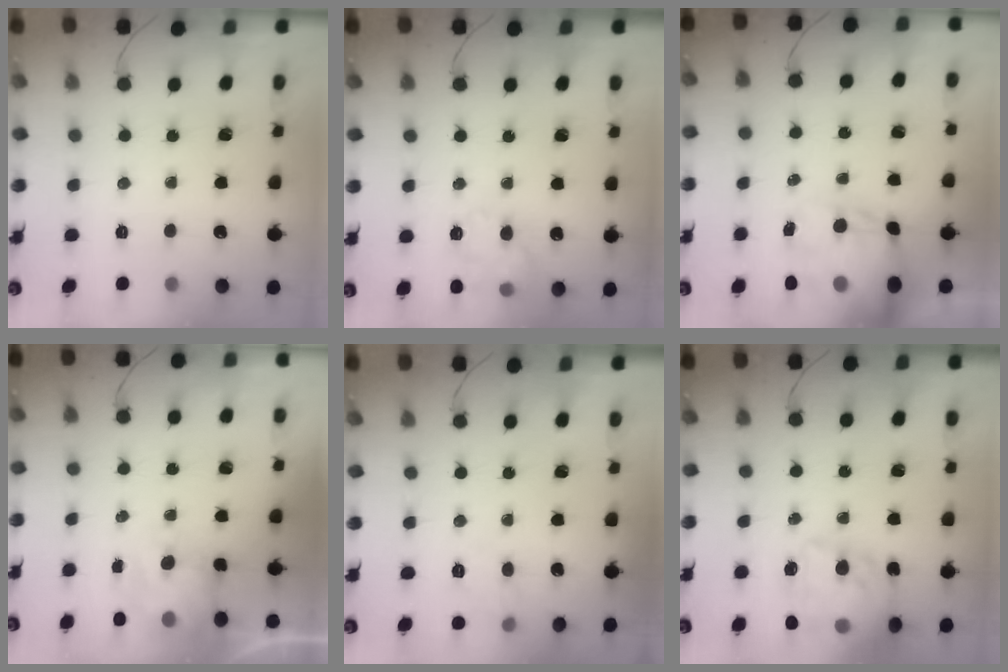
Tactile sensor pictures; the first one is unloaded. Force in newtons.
{"total": 11.5, "press": 11.4, "slide": 1.4}
{"total": 15.7, "press": 15.2, "slide": 3.7}
{"total": 6.5, "press": 6.4, "slide": 1.0}
{"total": 5.0, "press": 4.7, "slide": 1.6}
{"total": 23.1, "press": 22.8, "slide": 3.7}